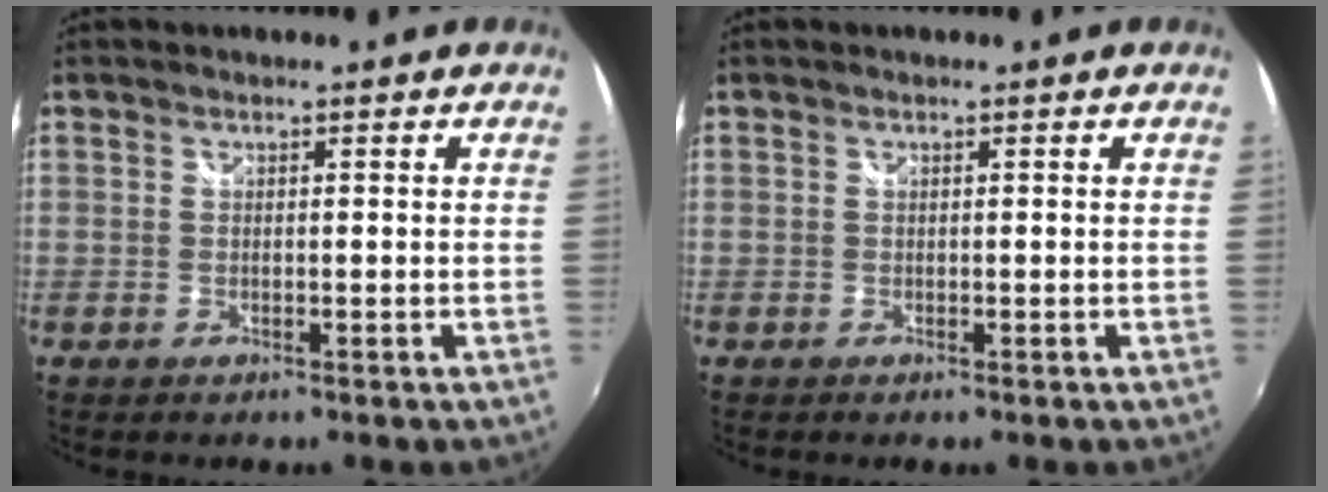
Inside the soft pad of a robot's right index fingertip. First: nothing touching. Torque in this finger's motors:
{"motor_torque": [0.03, -0.07, -0.02, 0.01]}